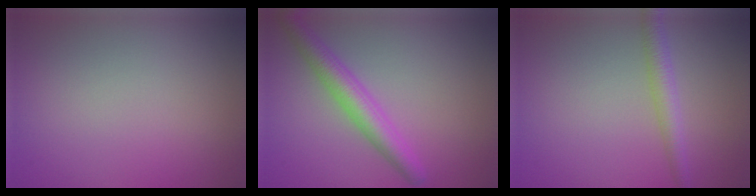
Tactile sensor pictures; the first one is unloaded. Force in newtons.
{"total": 3.8, "press": 3.8, "slide": 0.1}
{"total": 2.4, "press": 2.4, "slide": 0.1}